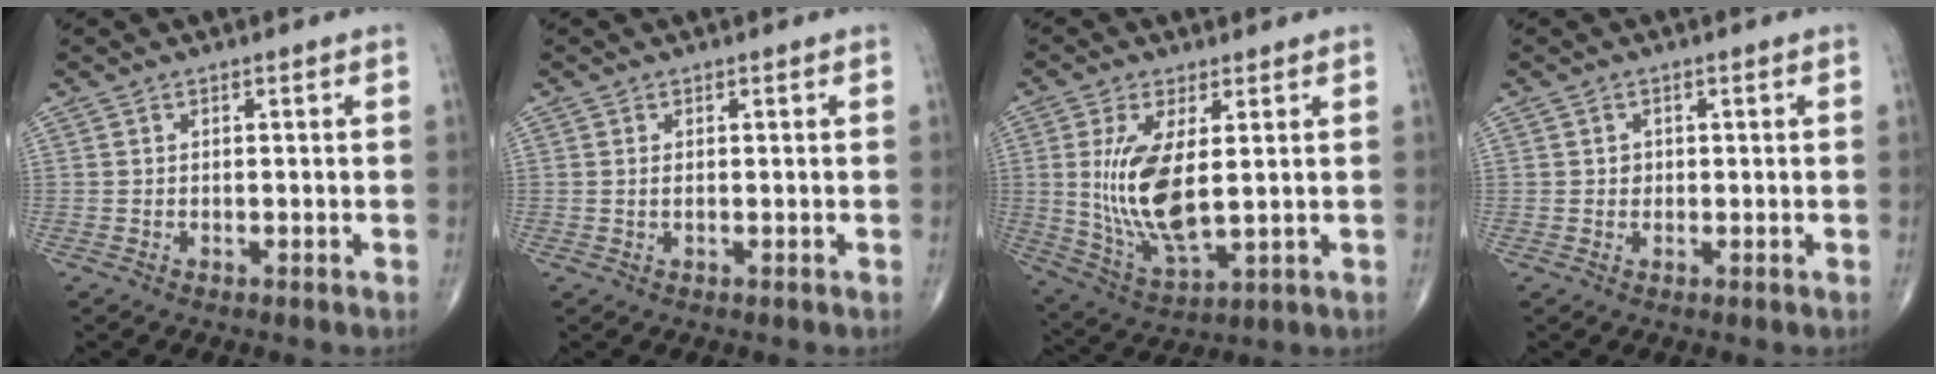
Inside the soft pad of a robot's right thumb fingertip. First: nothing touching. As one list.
[{"total": 0.5, "force": [0.1, 0.2, 0.5], "torque": [-0.012, -0.001, 0.002]}, {"total": 13.4, "force": [1.5, 5.3, 12.2], "torque": [-0.250, -0.026, 0.044]}, {"total": 1.1, "force": [0.1, 1.0, 0.4], "torque": [-0.002, 0.001, 0.002]}]